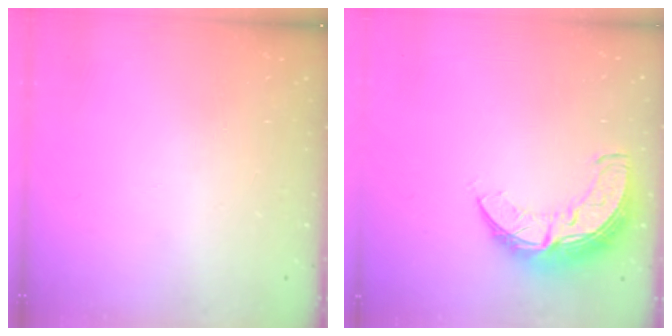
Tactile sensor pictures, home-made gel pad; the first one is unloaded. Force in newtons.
{"total": 12.2, "press": 12.2, "slide": 1.1}